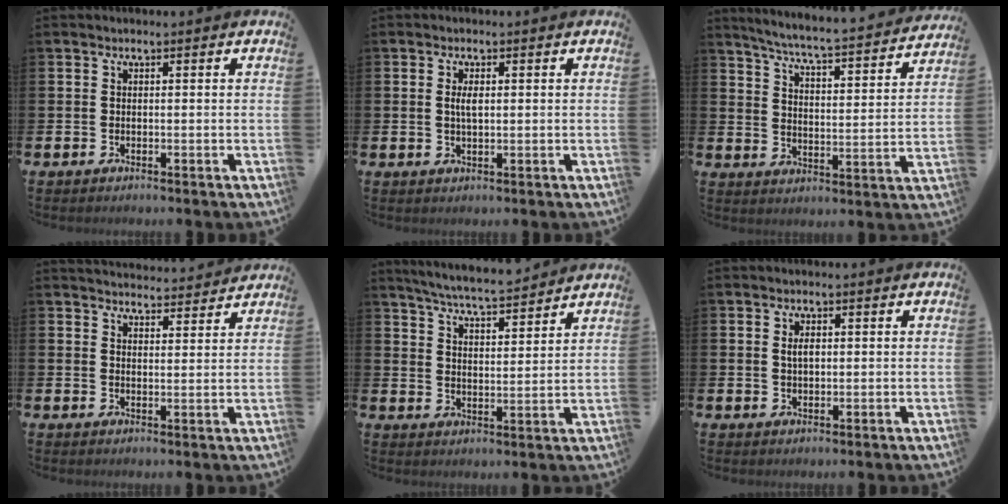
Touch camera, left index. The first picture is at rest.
{"total": 2.1, "force": [0.5, 0.8, 1.9], "torque": [-0.025, -0.002, 0.004]}
{"total": 5.8, "force": [5.5, -0.2, 1.9], "torque": [-0.061, -0.051, 0.089]}
{"total": 3.9, "force": [3.8, 0.5, -0.1], "torque": [-0.006, -0.025, 0.070]}
{"total": 6.1, "force": [6.0, 0.1, 1.4], "torque": [-0.053, -0.035, 0.107]}
{"total": 1.8, "force": [0.6, 0.9, 1.4], "torque": [-0.017, 0.001, 0.006]}